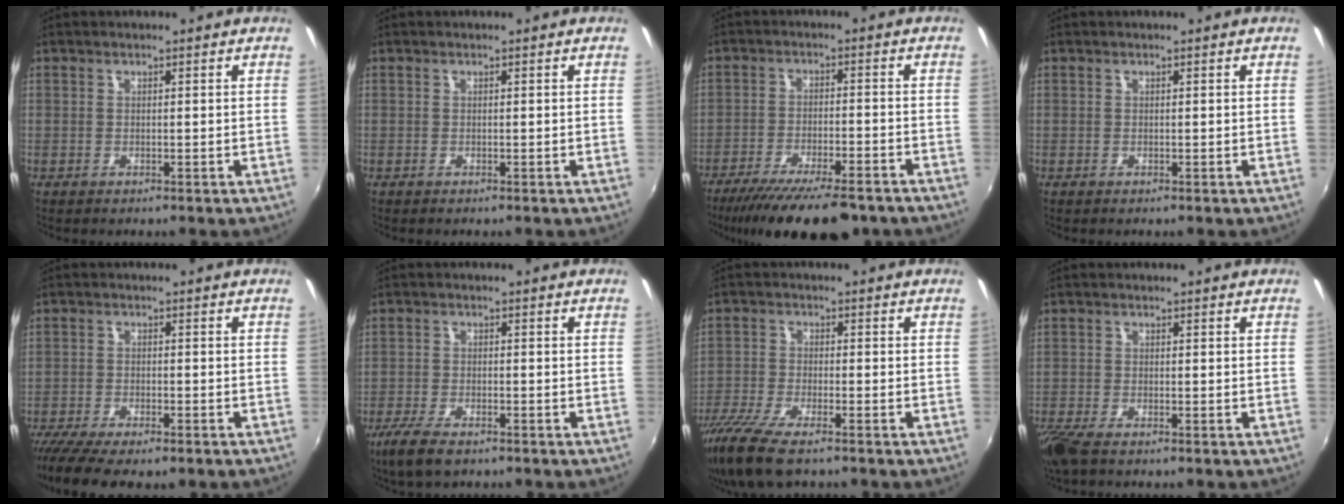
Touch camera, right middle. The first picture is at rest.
{"total": 0.0}
{"total": 16.5, "force": [-13.3, 3.6, 9.1], "torque": [-0.177, -0.040, -0.200]}
{"total": 0.0}
{"total": 9.1, "force": [-7.3, 1.9, 5.1], "torque": [-0.123, -0.040, -0.125]}
{"total": 6.3, "force": [-4.6, 1.8, 3.9], "torque": [-0.105, -0.019, -0.087]}
{"total": 10.5, "force": [-7.7, 2.4, 6.7], "torque": [-0.159, -0.042, -0.150]}
{"total": 5.3, "force": [-3.9, 1.1, 3.4], "torque": [-0.084, -0.026, -0.078]}